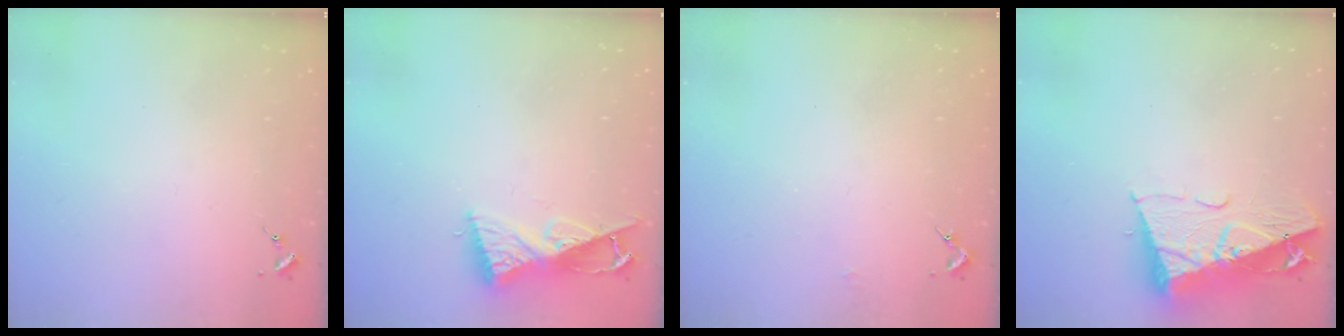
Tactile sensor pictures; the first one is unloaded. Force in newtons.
{"total": 8.9, "press": 8.9, "slide": 0.3}
{"total": 1.4, "press": 1.4, "slide": 0.1}
{"total": 12.5, "press": 12.4, "slide": 1.3}